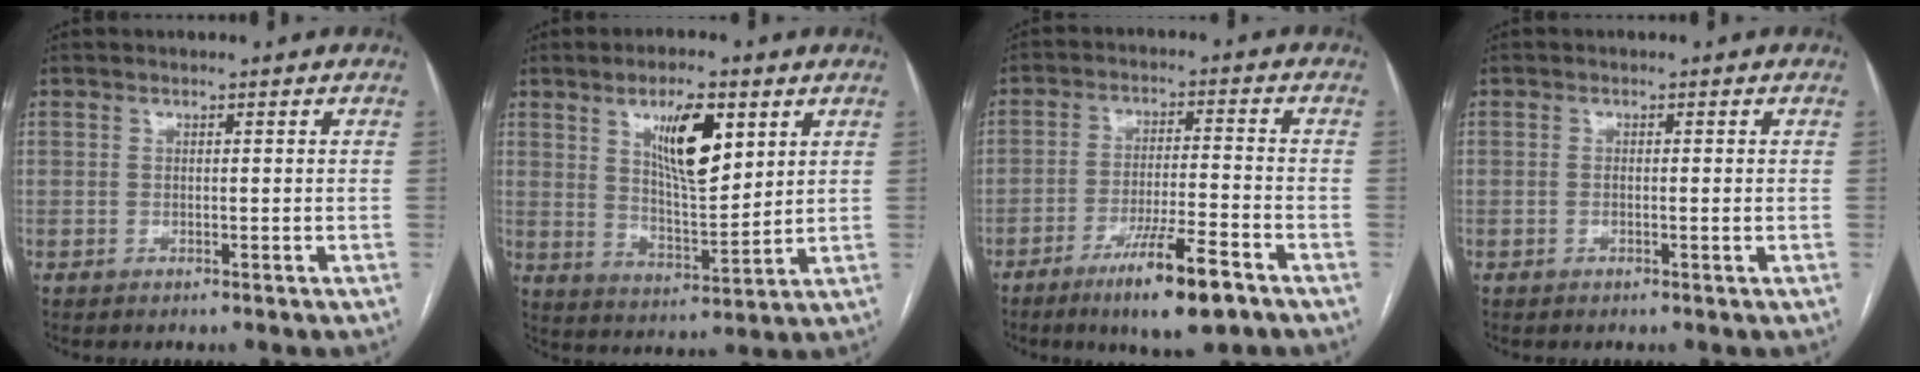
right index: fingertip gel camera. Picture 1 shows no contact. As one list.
[{"total": 10.5, "force": [4.7, 2.9, 9.0], "torque": [-0.159, -0.002, 0.089]}, {"total": 10.7, "force": [-6.7, 0.8, 8.2], "torque": [-0.145, -0.018, -0.108]}, {"total": 0.9, "force": [0.0, 0.1, 0.9], "torque": [-0.018, 0.001, 0.002]}]